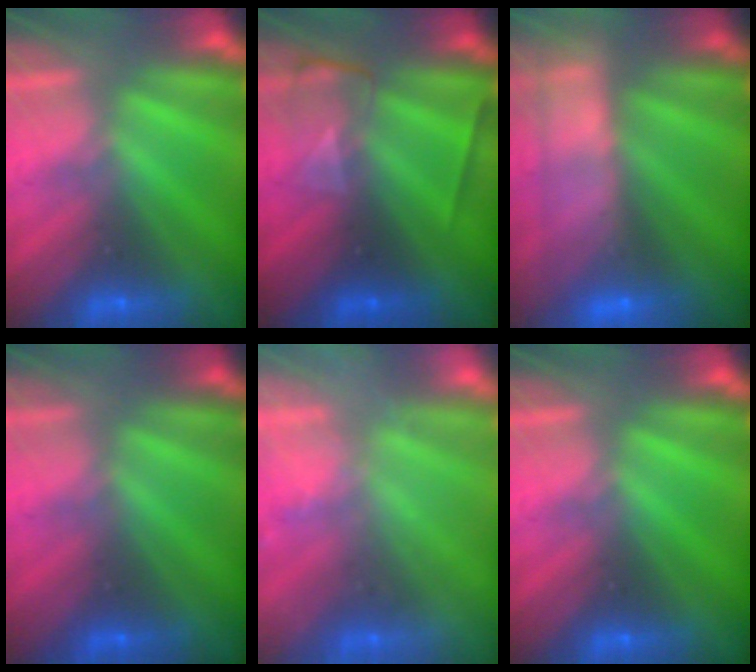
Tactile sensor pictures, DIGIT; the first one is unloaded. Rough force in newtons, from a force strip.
{"total": 2.1}
{"total": 8.4}
{"total": 2.4}
{"total": 2.4}
{"total": 0.0}